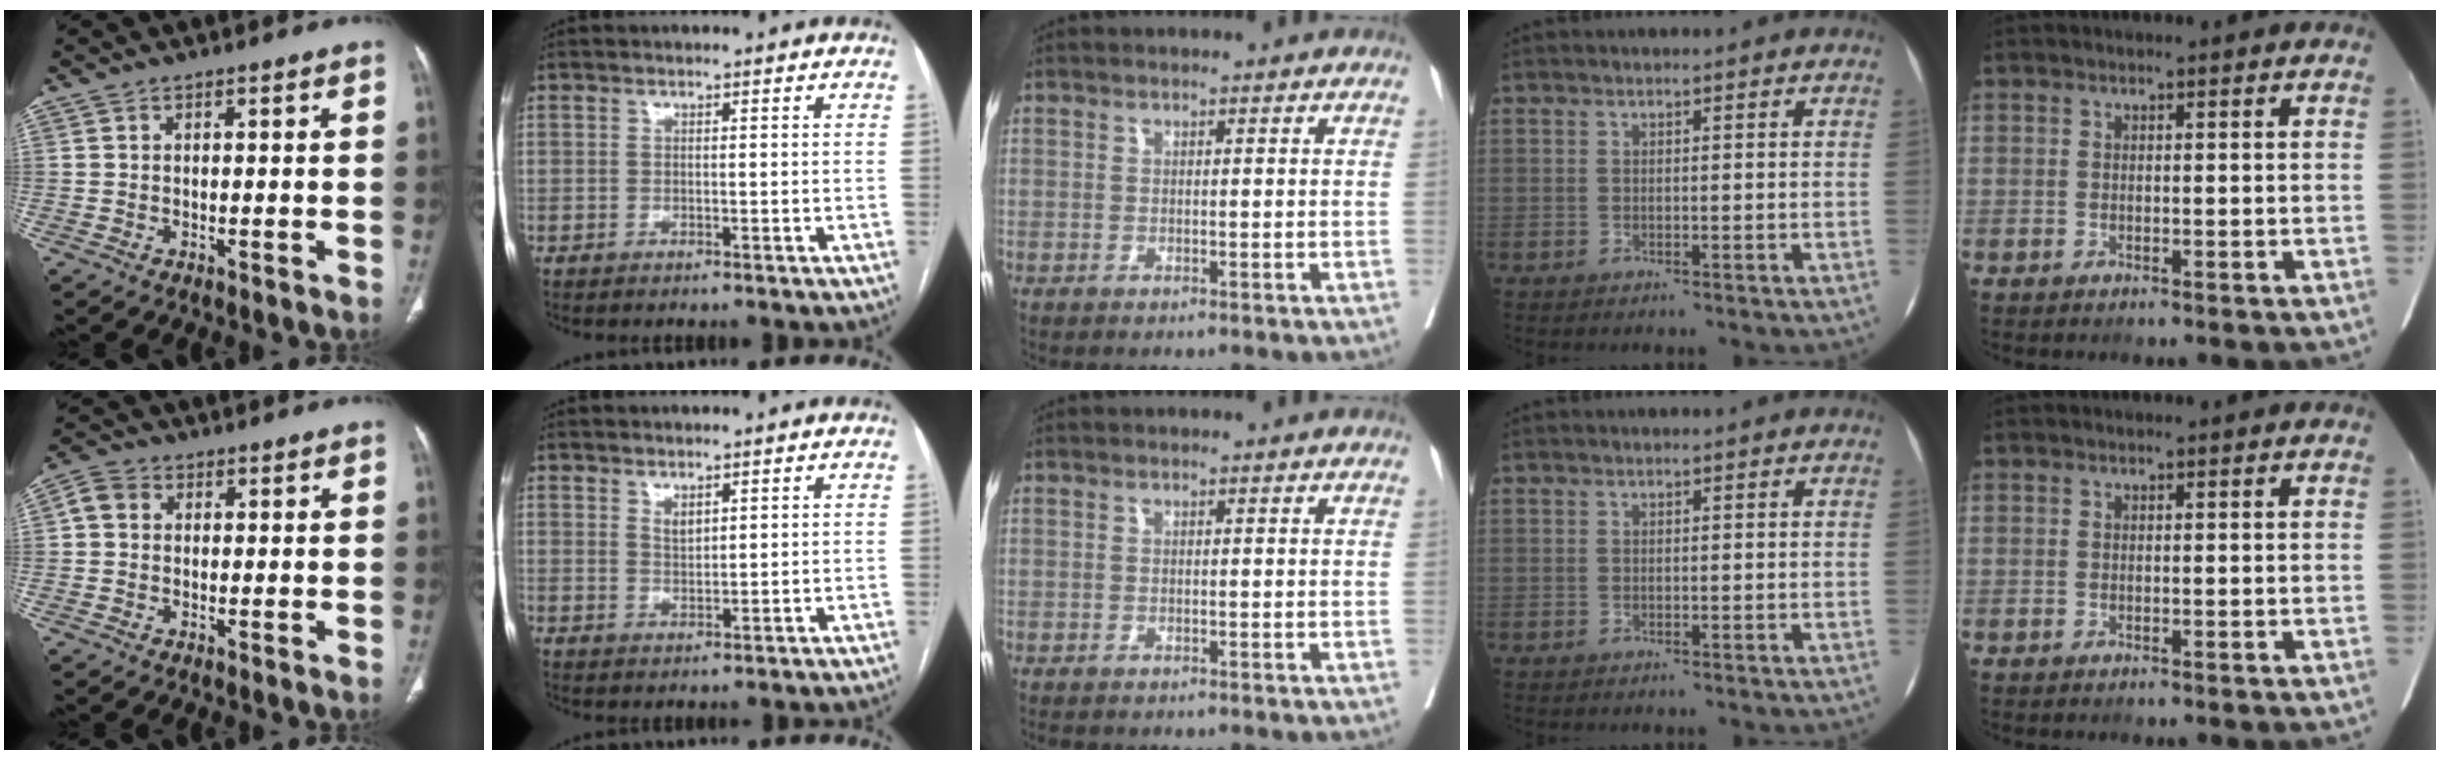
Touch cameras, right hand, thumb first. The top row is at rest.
{"thumb": {"total": 3.7, "force": [0.5, 3.2, 1.9], "torque": [-0.029, 0.011, 0.003]}, "index": {"total": 1.8, "force": [1.2, 0.8, 1.1], "torque": [-0.021, -0.004, 0.028]}, "middle": {"total": 1.0, "force": [-0.9, 0.4, 0.3], "torque": [-0.010, -0.003, -0.015]}}